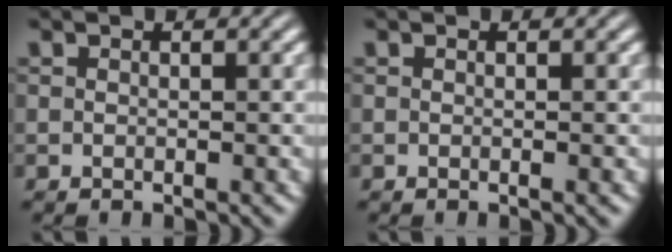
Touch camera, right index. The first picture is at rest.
{"total": 0.0}